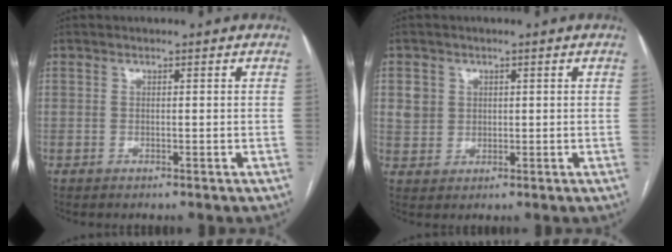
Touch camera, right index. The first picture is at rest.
{"total": 3.5, "force": [1.2, 3.2, 0.7], "torque": [-0.014, 0.009, 0.029]}